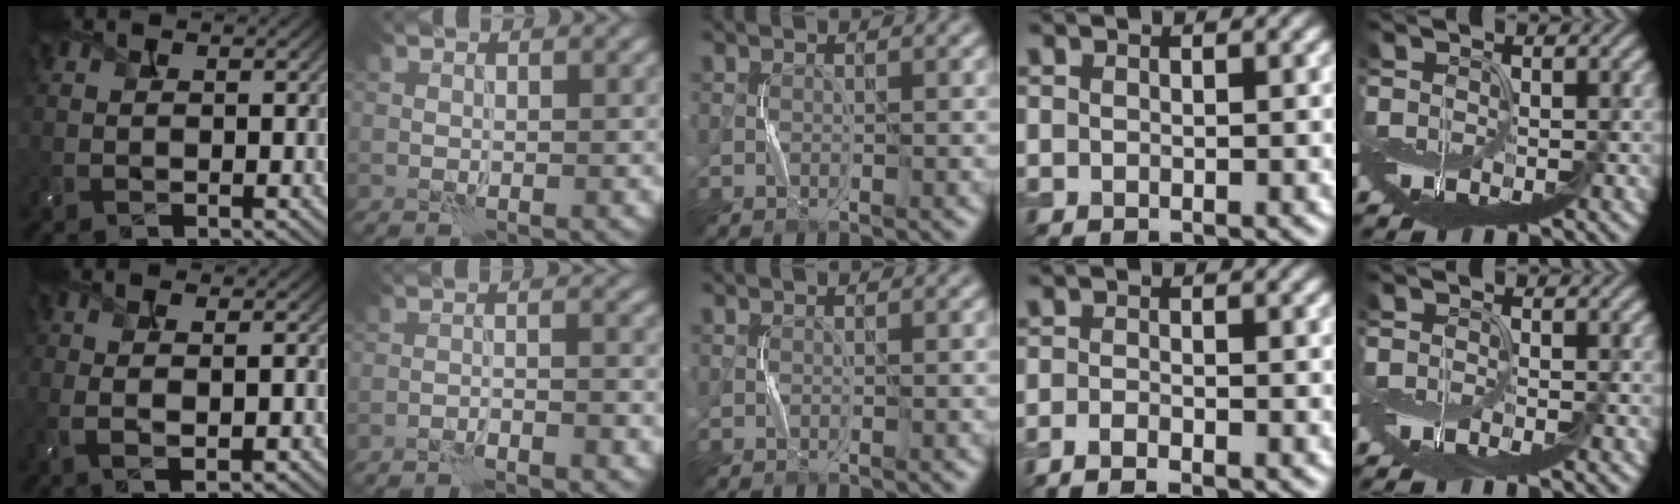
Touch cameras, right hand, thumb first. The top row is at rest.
{"thumb": {"total": 4.6, "force": [-0.5, 2.0, 4.1], "torque": [-0.072, 0.002, -0.011]}, "index": {"total": 2.4, "force": [-2.0, 0.2, 1.3], "torque": [-0.025, 0.011, -0.041]}, "ring": {"total": 1.8, "force": [-1.2, 0.3, 1.2], "torque": [-0.023, -0.001, -0.027]}, "little": {"total": 1.7, "force": [-1.5, -0.1, 0.8], "torque": [-0.015, -0.005, -0.030]}}